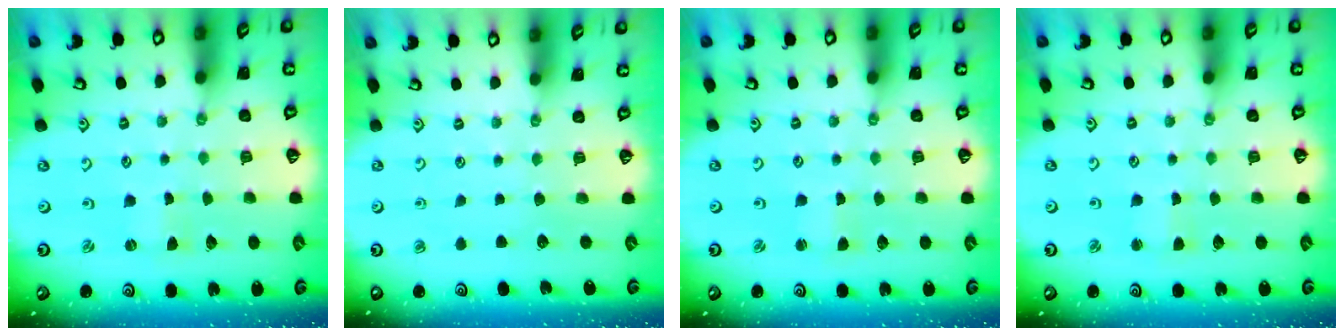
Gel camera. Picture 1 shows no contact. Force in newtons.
{"total": 0.0}
{"total": 1.1, "press": 1.0, "slide": 0.3}
{"total": 1.9, "press": 1.9, "slide": 0.3}